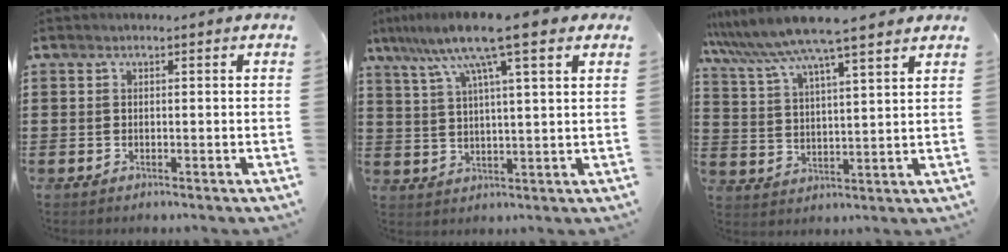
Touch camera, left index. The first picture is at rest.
{"total": 11.3, "force": [7.4, 0.9, 8.5], "torque": [-0.176, -0.013, 0.124]}
{"total": 8.4, "force": [7.3, -0.4, 4.2], "torque": [-0.107, -0.036, 0.124]}